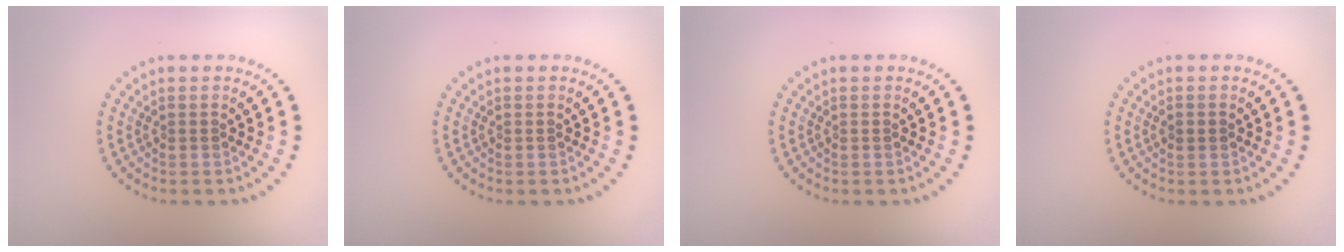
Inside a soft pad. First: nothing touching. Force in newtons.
{"total": 0.0}
{"total": 0.0}
{"total": 1.0, "press": 1.0, "slide": 0.1}